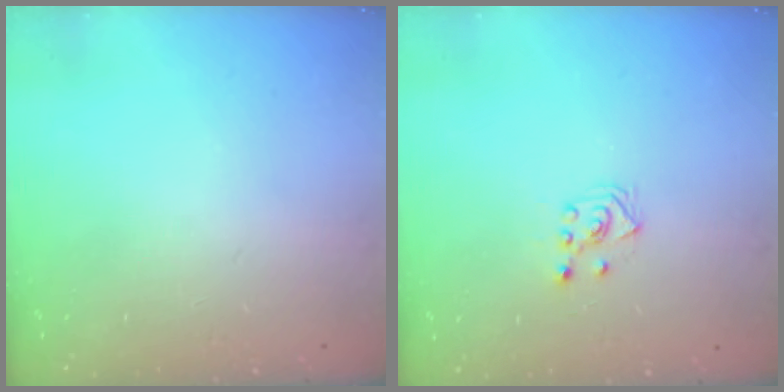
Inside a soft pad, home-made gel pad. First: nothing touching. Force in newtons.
{"total": 3.7, "press": 3.6, "slide": 0.8}